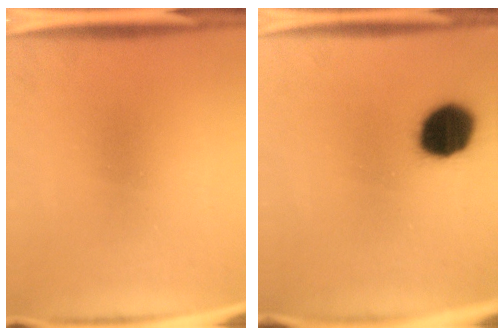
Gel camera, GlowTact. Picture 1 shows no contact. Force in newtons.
{"total": 13.8}